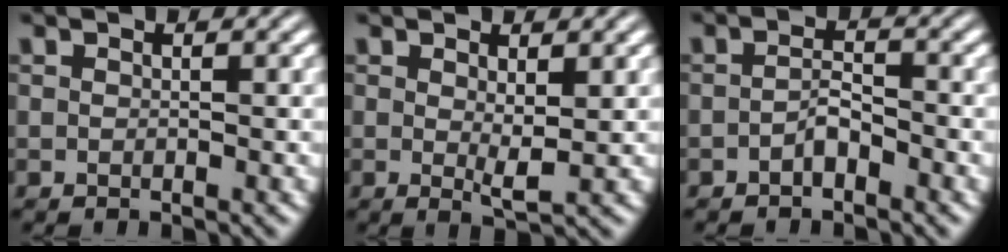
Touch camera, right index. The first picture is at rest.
{"total": 1.5, "force": [0.5, -0.5, 1.3], "torque": [-0.019, -0.016, 0.015]}
{"total": 1.6, "force": [-1.3, -0.1, 0.9], "torque": [-0.004, -0.009, -0.020]}